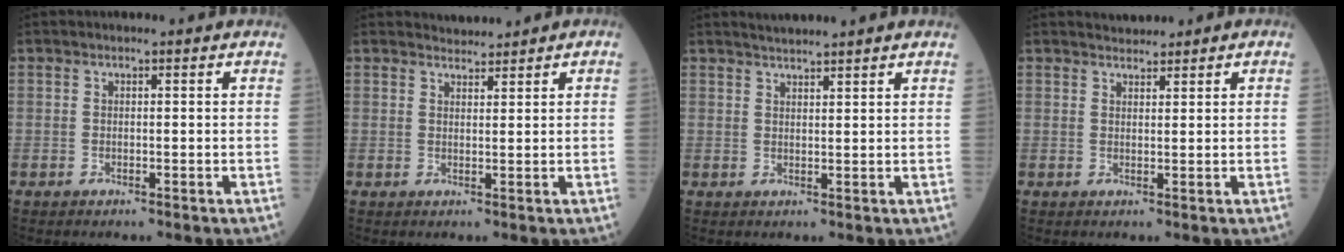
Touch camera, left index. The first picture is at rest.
{"total": 1.6, "force": [1.6, 0.1, -0.2], "torque": [0.000, 0.005, 0.028]}
{"total": 2.7, "force": [2.5, -0.6, 0.8], "torque": [-0.011, 0.010, 0.047]}
{"total": 1.9, "force": [1.8, 0.6, 0.2], "torque": [-0.007, 0.009, 0.029]}